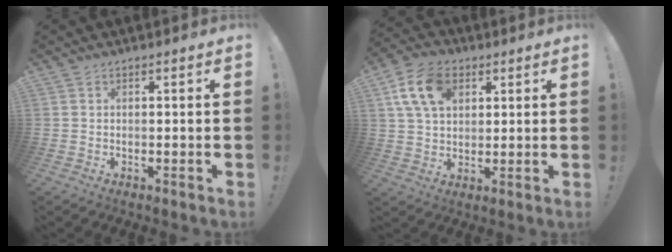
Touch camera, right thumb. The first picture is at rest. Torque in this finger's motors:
{"motor_torque": [0.33, 1.44, 0.05, 0.12, 0.23]}